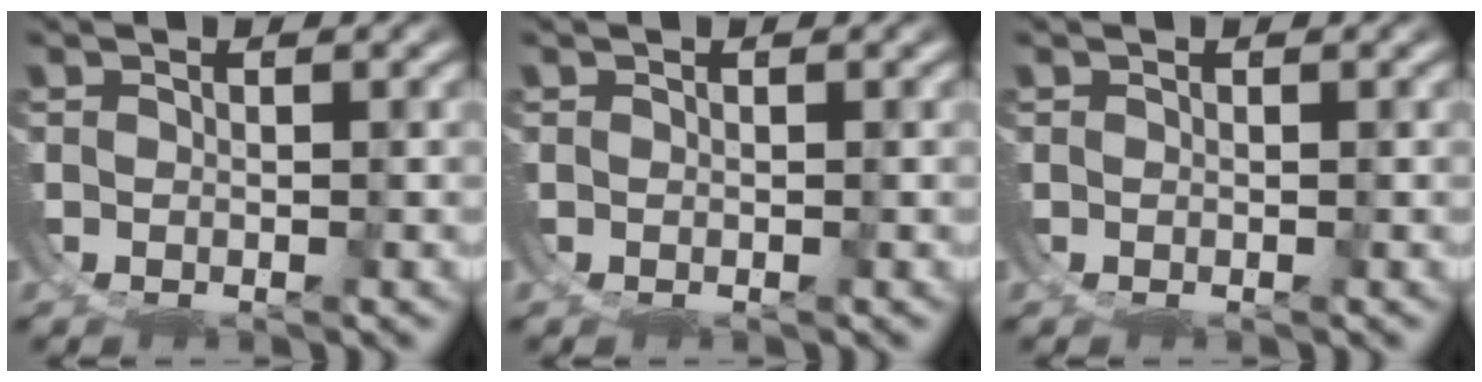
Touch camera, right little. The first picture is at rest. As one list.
[{"total": 0.0}, {"total": 0.0}]